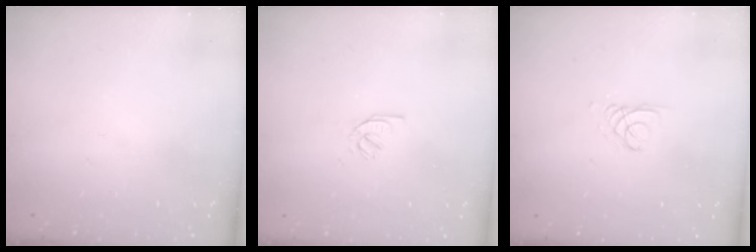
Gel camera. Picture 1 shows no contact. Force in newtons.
{"total": 2.2, "press": 2.2, "slide": 0.0}
{"total": 1.1, "press": 1.1, "slide": 0.1}